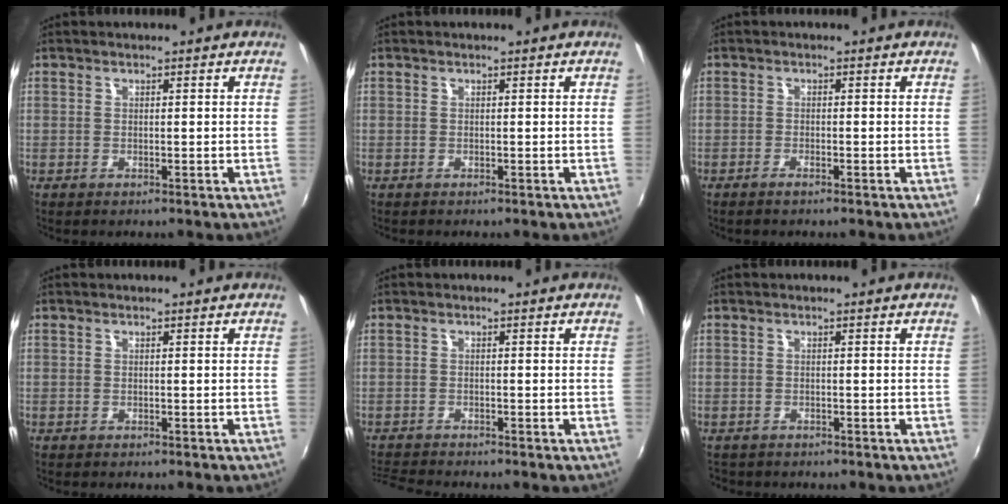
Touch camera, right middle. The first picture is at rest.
{"total": 0.0}
{"total": 1.5, "force": [-1.2, 0.2, 0.8], "torque": [-0.022, 0.000, -0.024]}
{"total": 0.0}
{"total": 4.1, "force": [-4.0, -0.2, 0.8], "torque": [-0.034, -0.017, -0.081]}
{"total": 1.7, "force": [-1.5, 0.8, 0.3], "torque": [-0.011, -0.004, -0.023]}